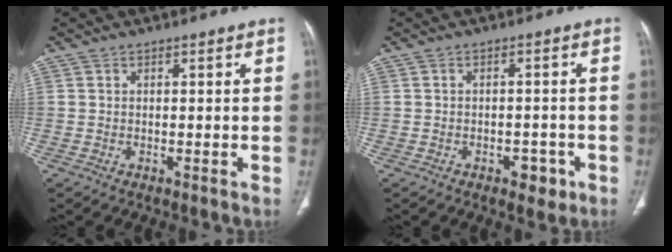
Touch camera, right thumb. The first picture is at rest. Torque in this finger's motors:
{"motor_torque": [0.62, 0.27, -0.27, 0.14, 0.08]}